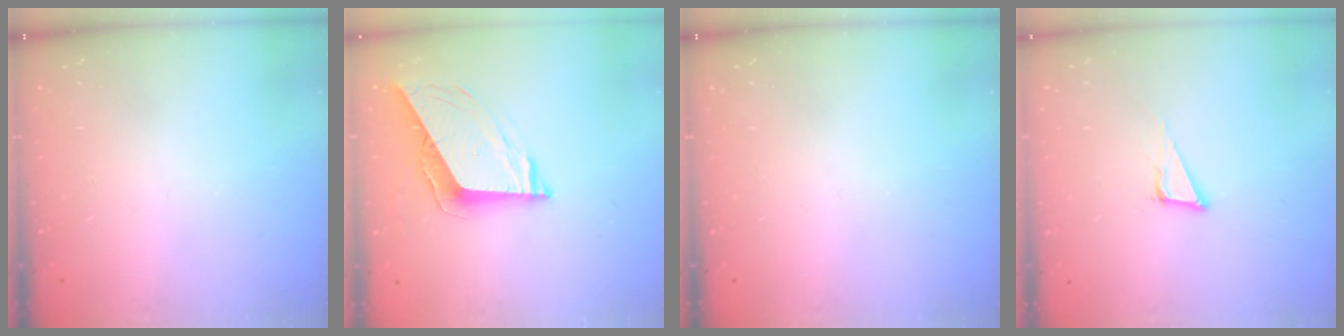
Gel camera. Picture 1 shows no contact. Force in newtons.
{"total": 8.9, "press": 8.9, "slide": 1.2}
{"total": 0.0}
{"total": 5.5, "press": 4.7, "slide": 2.8}